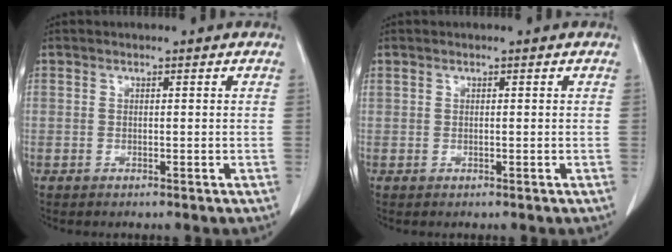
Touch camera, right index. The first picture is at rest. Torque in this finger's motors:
{"motor_torque": [0.21, 0.24, 0.17, 0.06]}